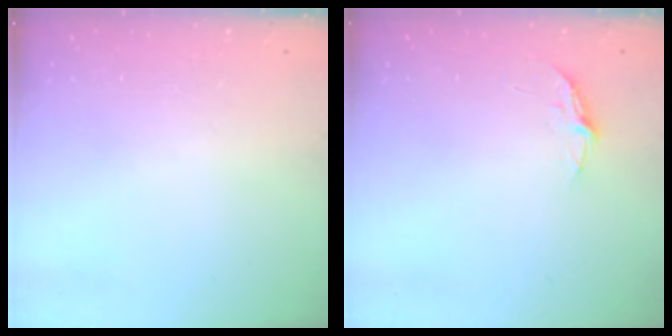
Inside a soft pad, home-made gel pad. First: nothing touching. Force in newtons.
{"total": 3.8, "press": 3.8, "slide": 0.3}